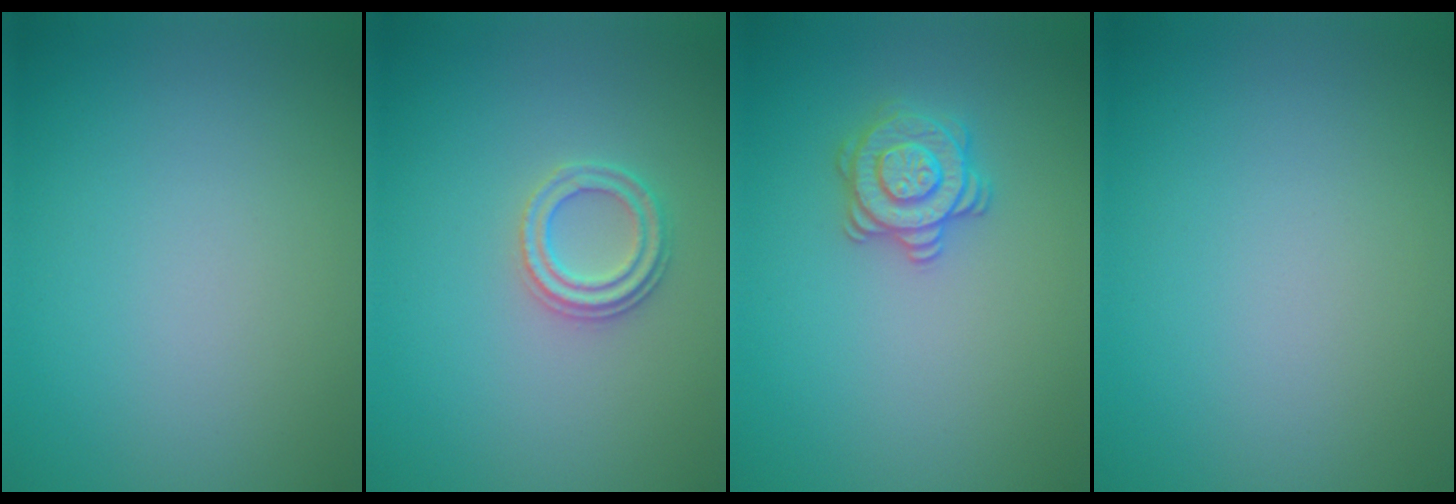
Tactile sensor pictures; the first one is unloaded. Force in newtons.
{"total": 2.2, "press": 2.1, "slide": 0.6}
{"total": 2.8, "press": 2.8, "slide": 0.4}
{"total": 0.0}